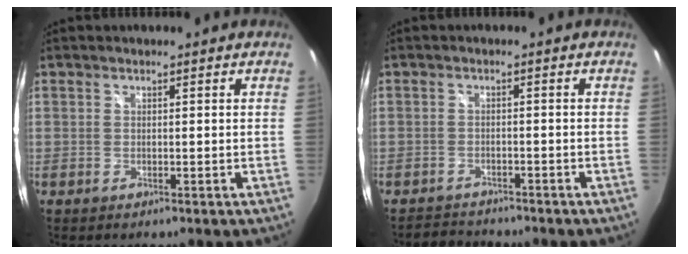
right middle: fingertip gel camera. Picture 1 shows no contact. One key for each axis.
{"total": 3.8, "fx": -3.6, "fy": 1.0, "fz": 0.0, "tx": -0.015, "ty": 0.003, "tz": -0.062}